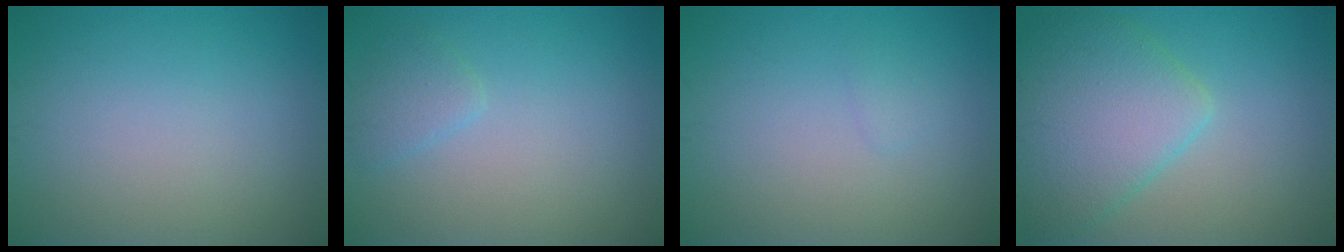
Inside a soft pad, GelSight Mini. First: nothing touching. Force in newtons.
{"total": 1.5, "press": 1.5, "slide": 0.1}
{"total": 0.5, "press": 0.5, "slide": 0.0}
{"total": 6.6, "press": 6.6, "slide": 0.4}